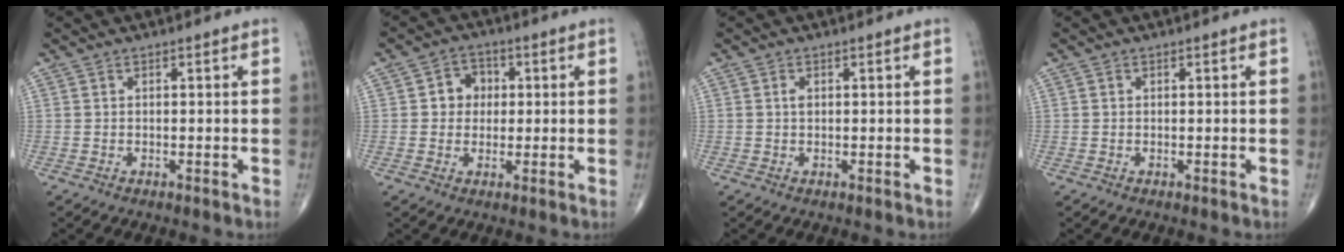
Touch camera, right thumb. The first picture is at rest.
{"total": 5.2, "force": [0.6, 4.6, 2.4], "torque": [-0.005, 0.009, 0.002]}
{"total": 1.0, "force": [0.2, 0.6, 0.7], "torque": [-0.010, 0.001, 0.002]}
{"total": 0.0}